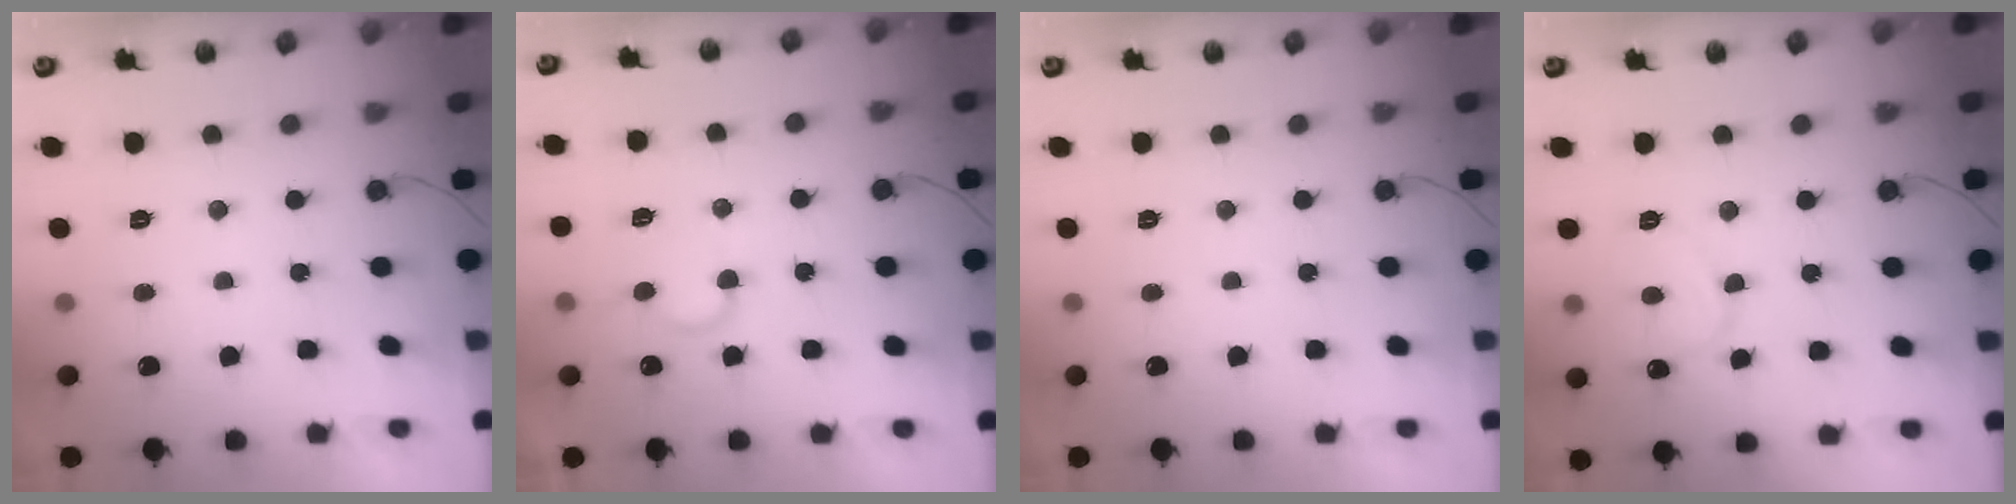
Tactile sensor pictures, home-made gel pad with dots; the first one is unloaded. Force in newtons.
{"total": 6.1, "press": 6.0, "slide": 0.6}
{"total": 0.0}
{"total": 6.5, "press": 6.5, "slide": 0.7}